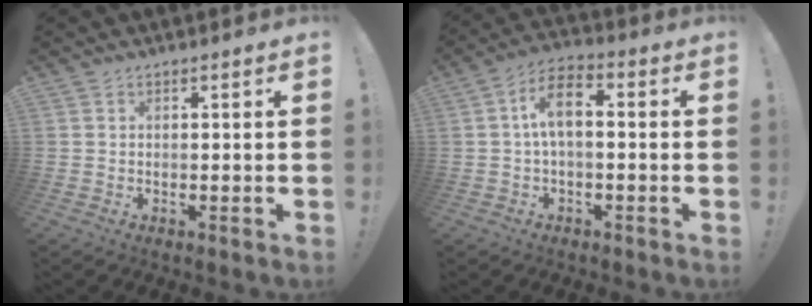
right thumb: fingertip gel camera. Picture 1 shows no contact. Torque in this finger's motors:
{"motor_torque": [-0.08, 0.44, 0.39, 0.34, 0.28]}